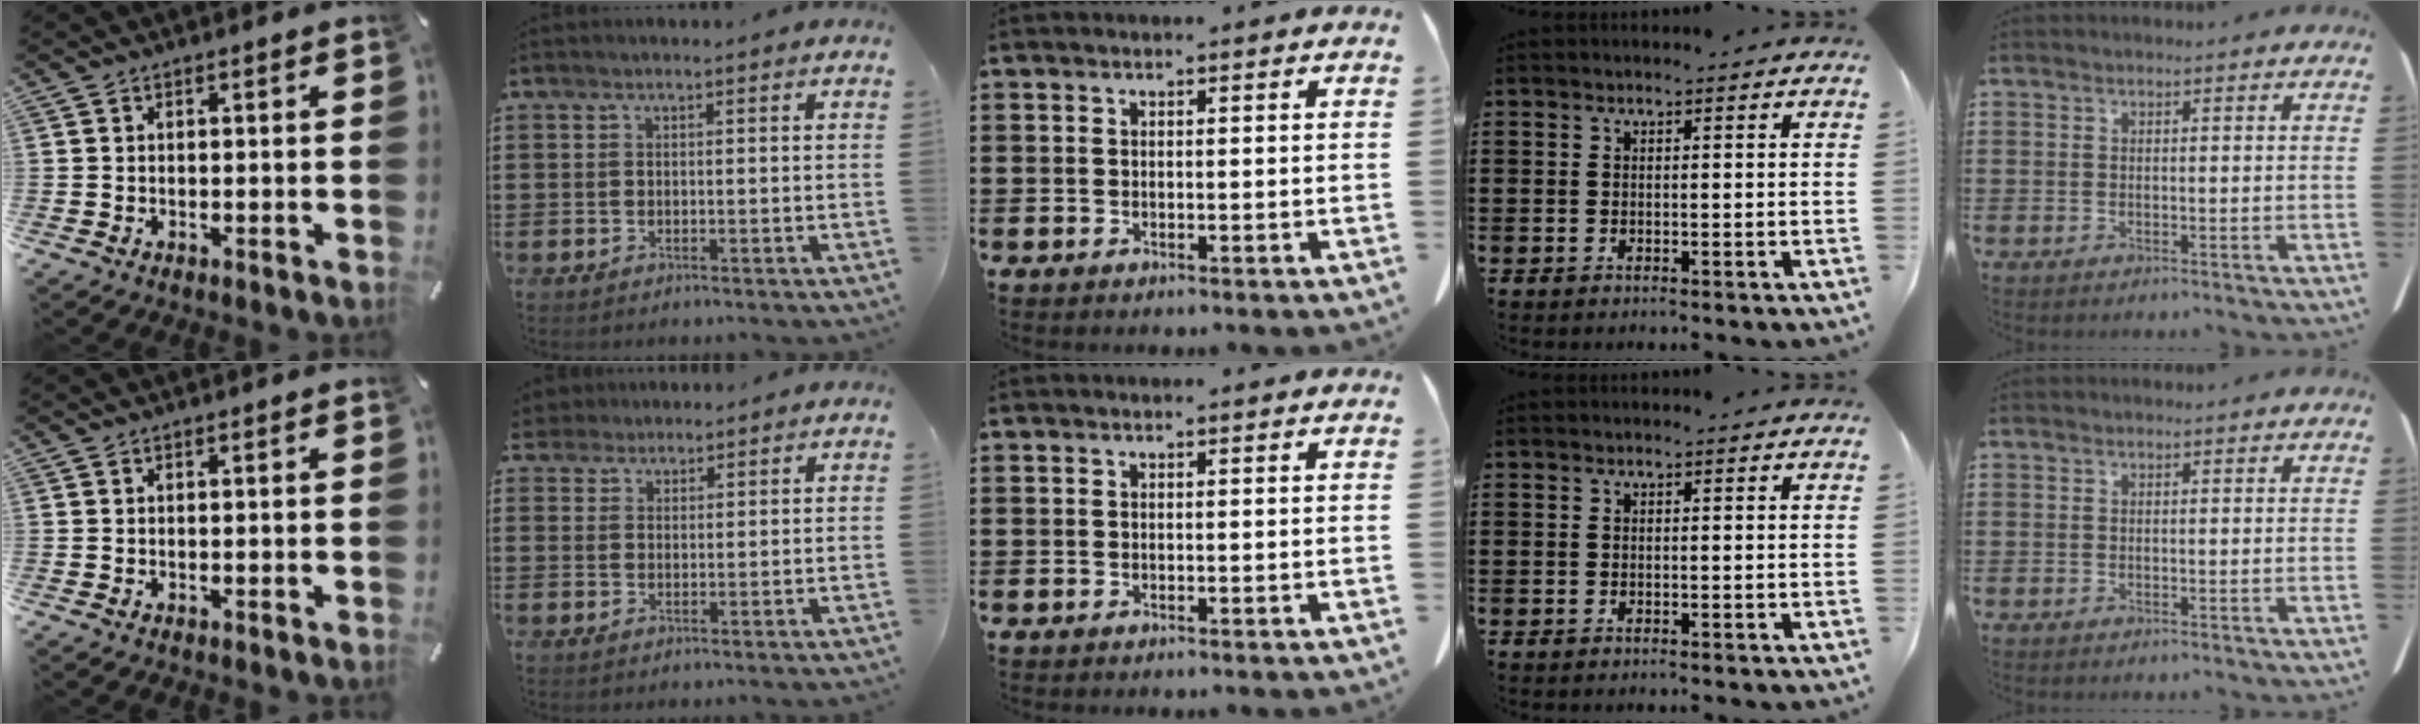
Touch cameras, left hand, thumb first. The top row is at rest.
{"index": {"total": 2.2, "force": [1.9, 1.1, -0.1], "torque": [-0.006, 0.009, 0.038]}}